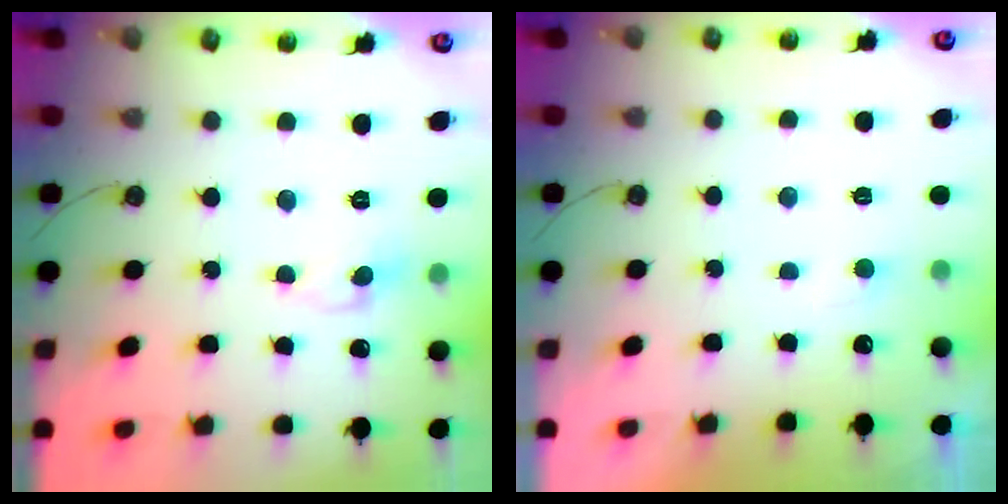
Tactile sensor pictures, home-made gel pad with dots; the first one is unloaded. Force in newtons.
{"total": 2.8, "press": 2.7, "slide": 0.4}